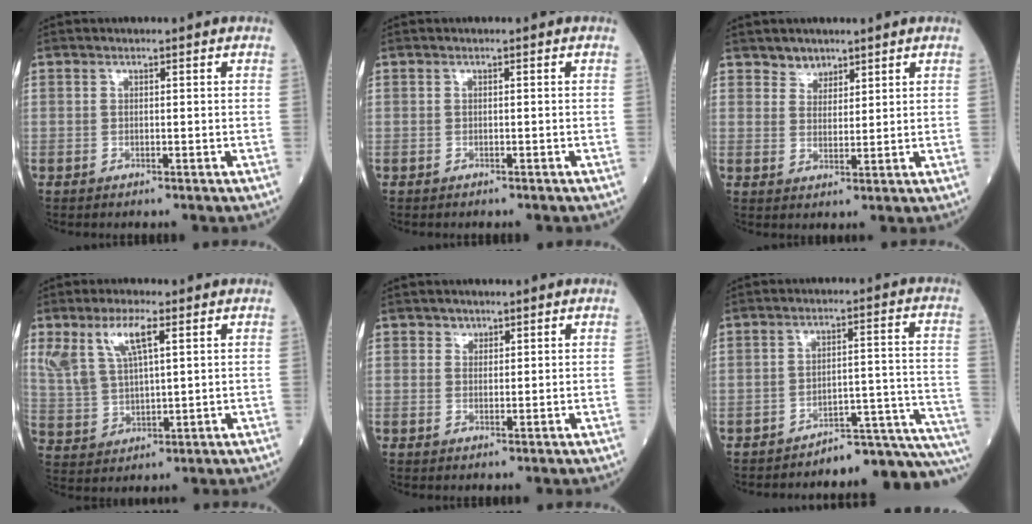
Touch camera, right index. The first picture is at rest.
{"total": 0.6, "force": [-0.6, 0.1, 0.0], "torque": [-0.001, -0.001, -0.009]}
{"total": 2.7, "force": [2.2, 1.5, 0.0], "torque": [0.008, -0.002, 0.035]}
{"total": 8.7, "force": [4.5, 2.7, 7.0], "torque": [-0.156, 0.015, 0.097]}
{"total": 1.2, "force": [0.8, 0.9, -0.1], "torque": [0.010, -0.006, 0.009]}
{"total": 16.1, "force": [-15.8, -0.1, 2.9], "torque": [0.022, 0.038, -0.200]}